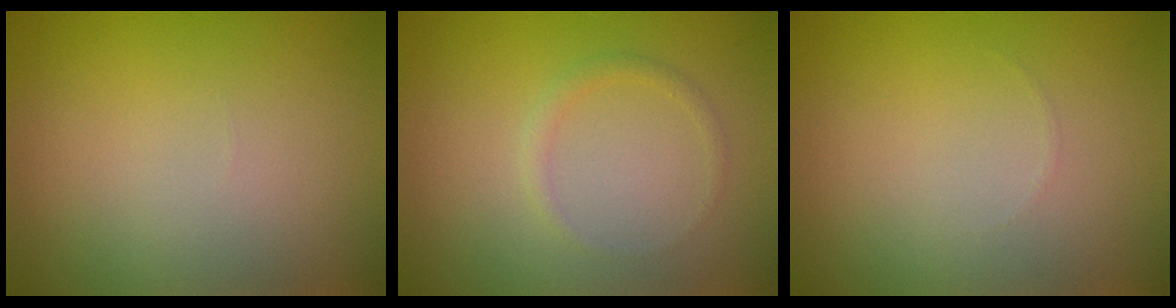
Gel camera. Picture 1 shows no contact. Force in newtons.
{"total": 0.9, "press": 0.9, "slide": 0.1}
{"total": 0.0}